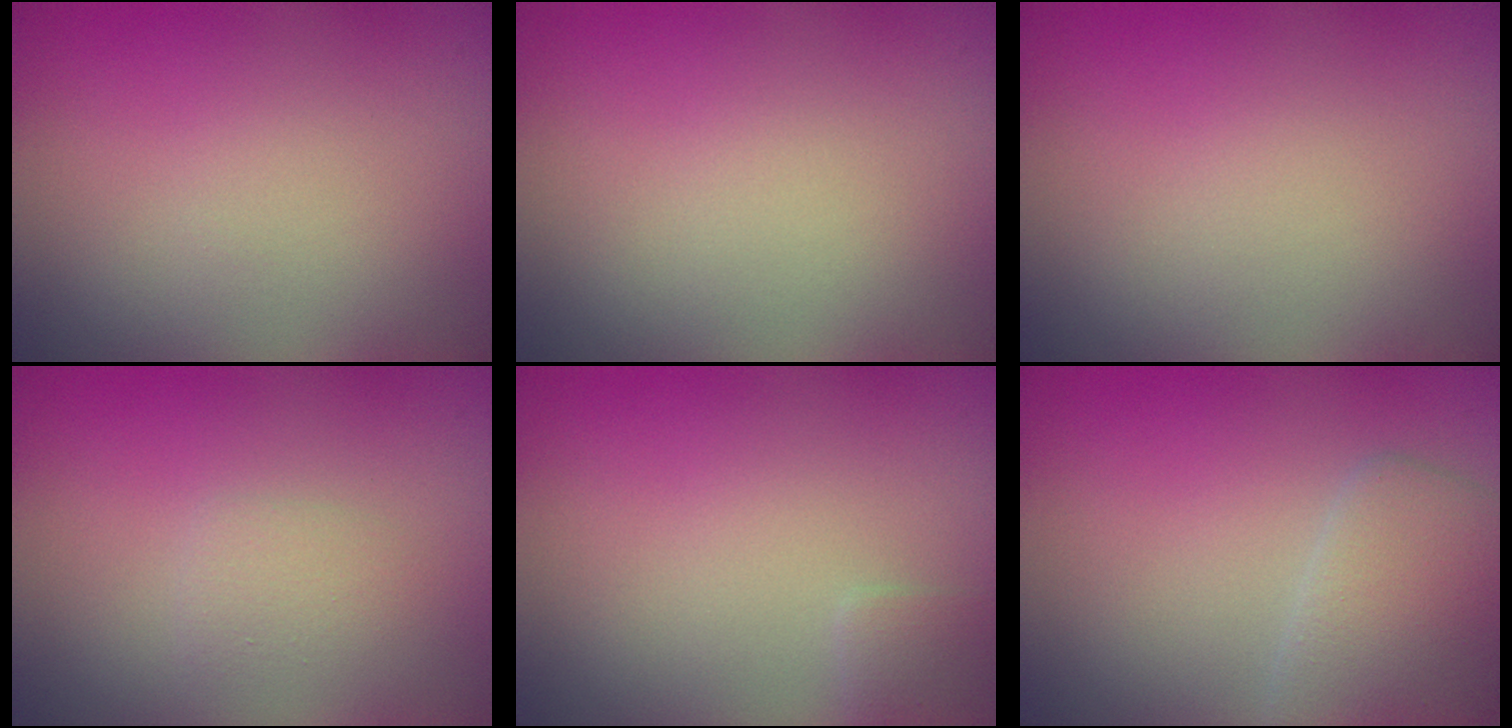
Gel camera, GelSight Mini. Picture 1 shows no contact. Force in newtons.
{"total": 0.0}
{"total": 0.0}
{"total": 1.1, "press": 1.1, "slide": 0.1}
{"total": 0.9, "press": 0.9, "slide": 0.1}
{"total": 3.8, "press": 3.8, "slide": 0.3}